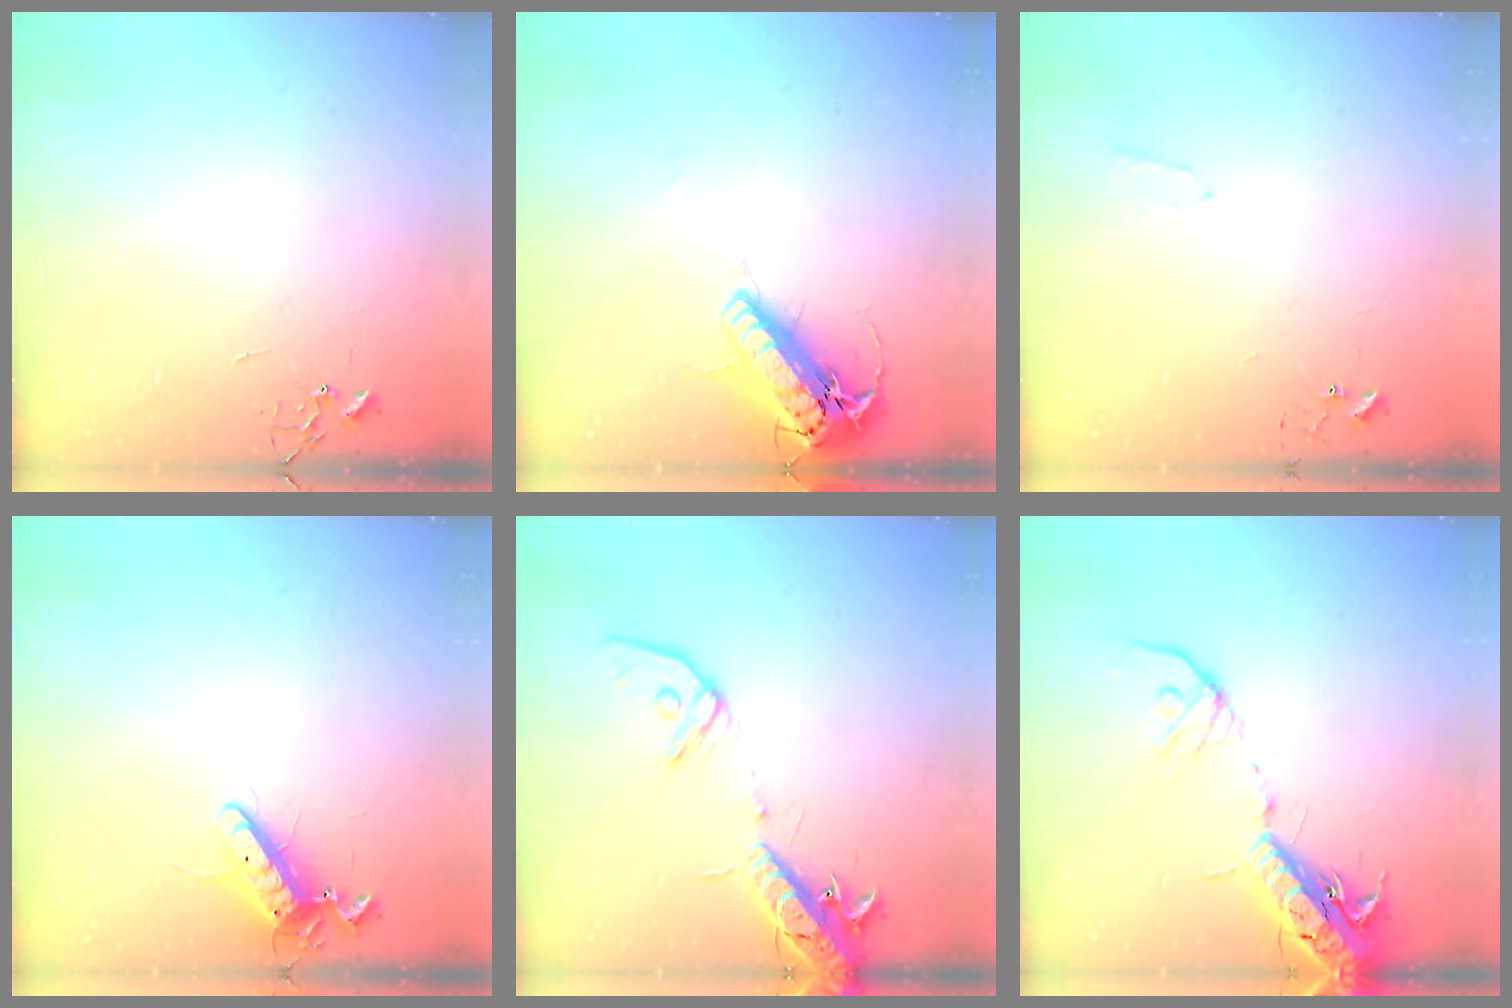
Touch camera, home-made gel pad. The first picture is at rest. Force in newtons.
{"total": 18.2, "press": 17.8, "slide": 3.8}
{"total": 5.1, "press": 5.1, "slide": 0.5}
{"total": 11.2, "press": 11.1, "slide": 1.4}
{"total": 15.4, "press": 15.0, "slide": 3.5}
{"total": 17.9, "press": 17.4, "slide": 4.3}